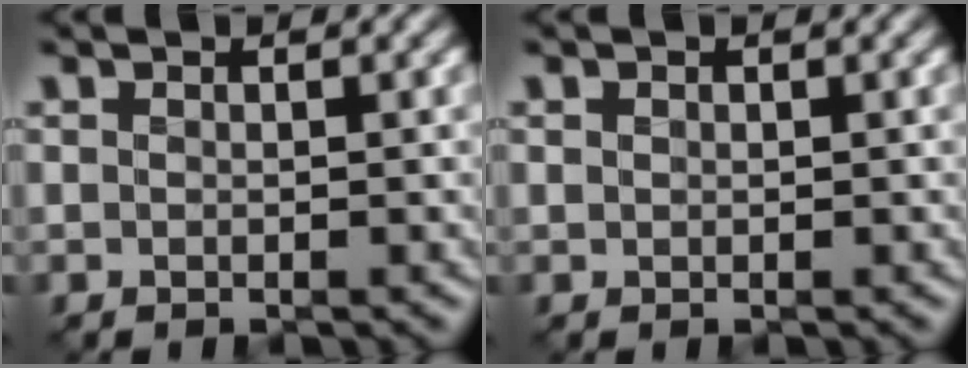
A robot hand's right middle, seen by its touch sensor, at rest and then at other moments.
{"total": 0.0}